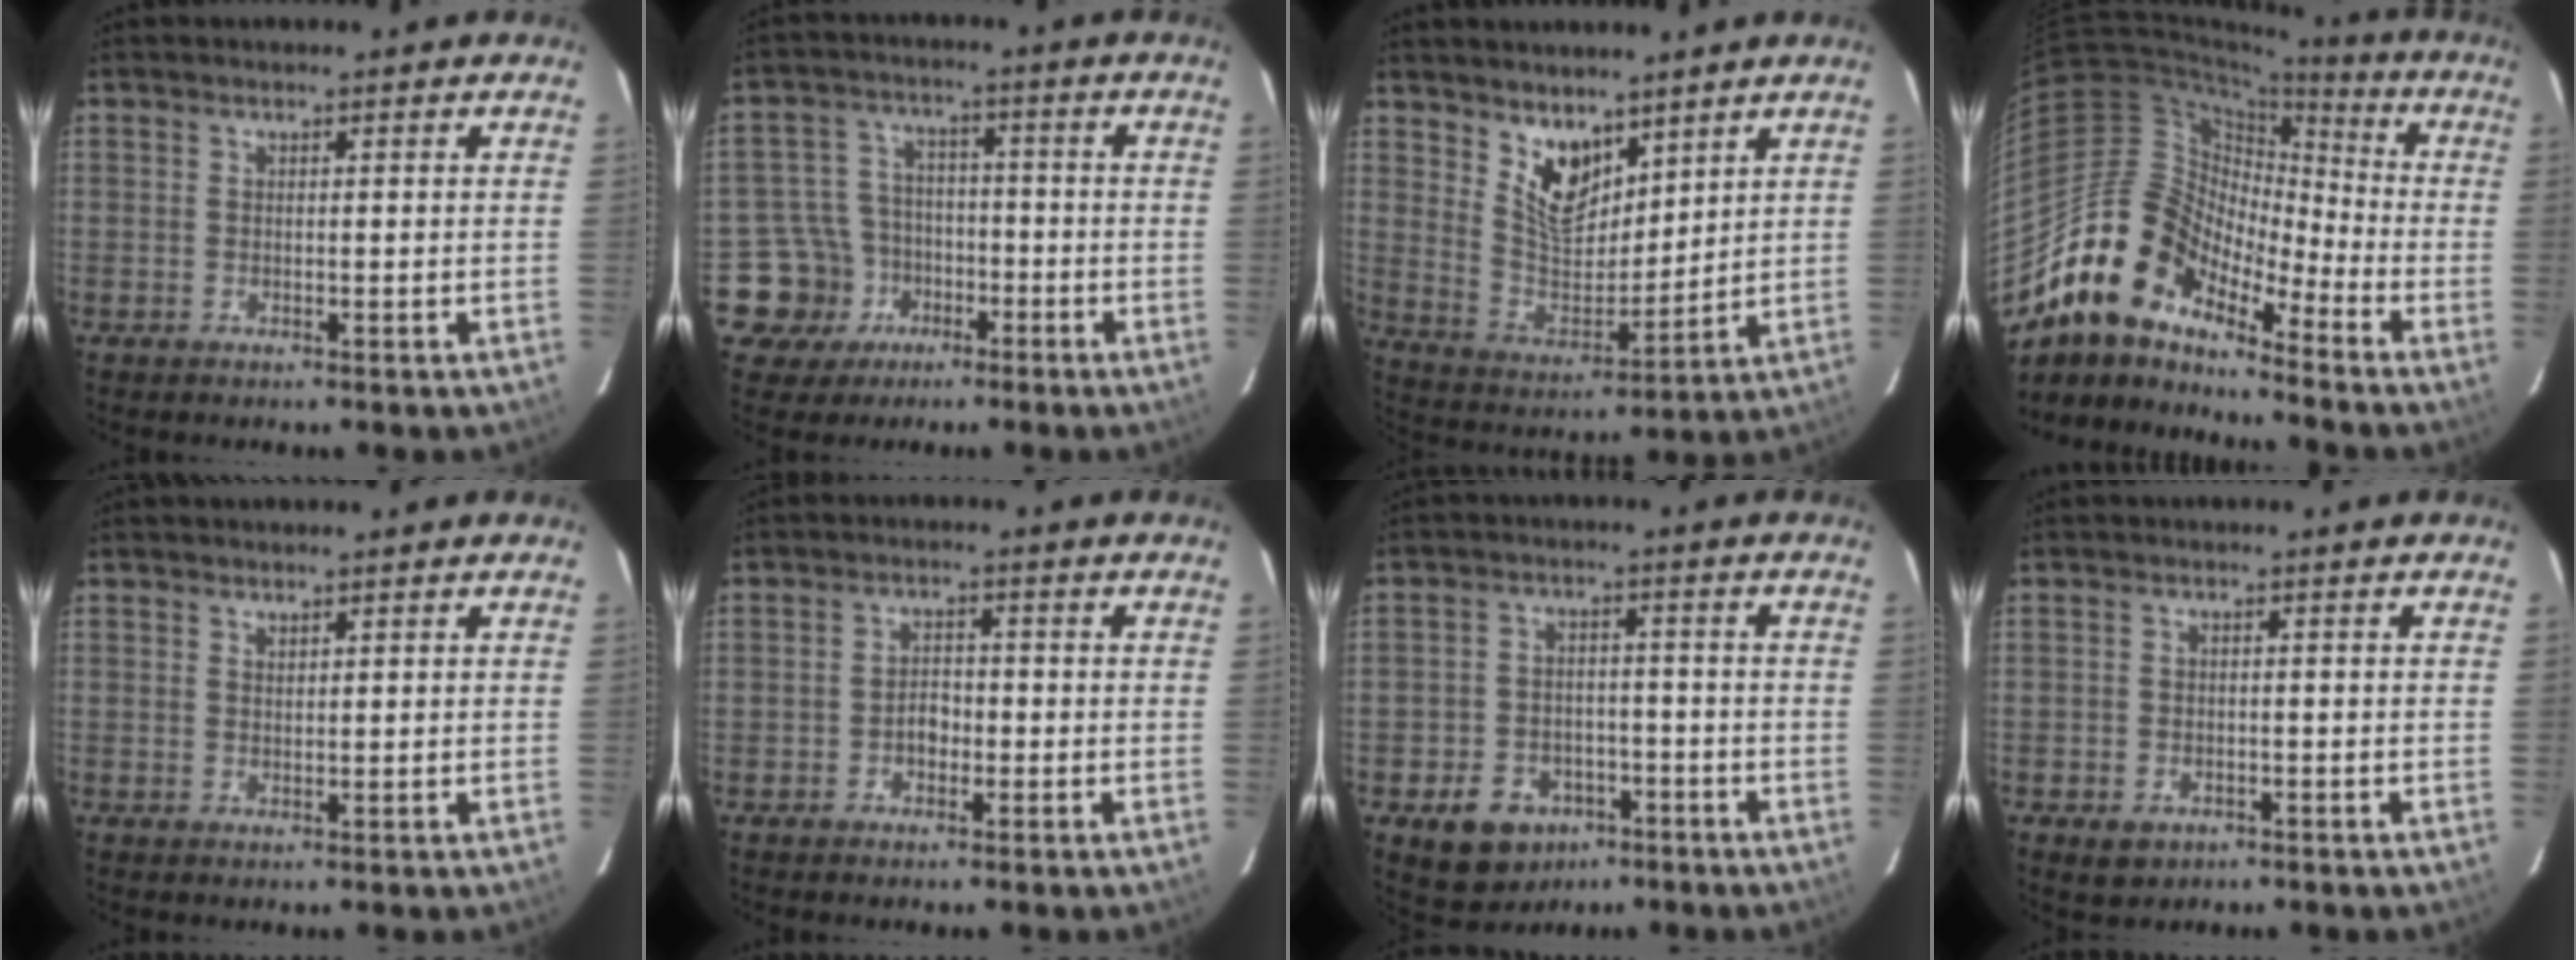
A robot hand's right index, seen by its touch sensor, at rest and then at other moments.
{"total": 9.2, "force": [-4.4, 8.1, 0.7], "torque": [-0.044, 0.030, -0.063]}
{"total": 9.9, "force": [6.6, 5.1, 5.2], "torque": [-0.088, -0.006, 0.134]}
{"total": 15.9, "force": [-12.5, 6.4, 7.3], "torque": [-0.126, 0.008, -0.250]}
{"total": 0.7, "force": [0.7, 0.2, 0.2], "torque": [-0.002, 0.001, 0.013]}
{"total": 2.9, "force": [-1.1, 2.1, 1.6], "torque": [-0.029, 0.009, -0.017]}
{"total": 10.6, "force": [-6.0, 7.8, 4.0], "torque": [-0.101, 0.020, -0.072]}
{"total": 3.7, "force": [-2.0, 2.9, 1.4], "torque": [-0.037, 0.000, -0.025]}